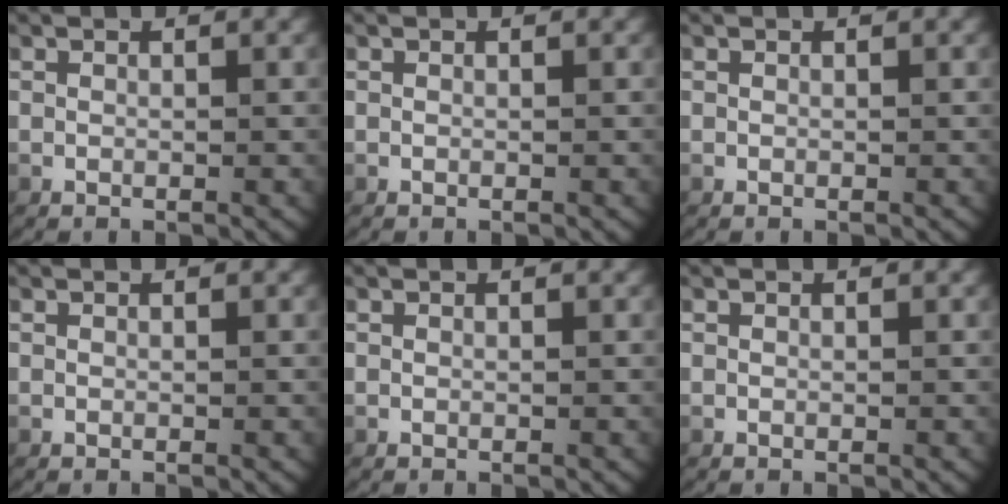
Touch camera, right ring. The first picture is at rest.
{"total": 0.0}
{"total": 0.0}
{"total": 0.0}
{"total": 0.0}
{"total": 0.0}